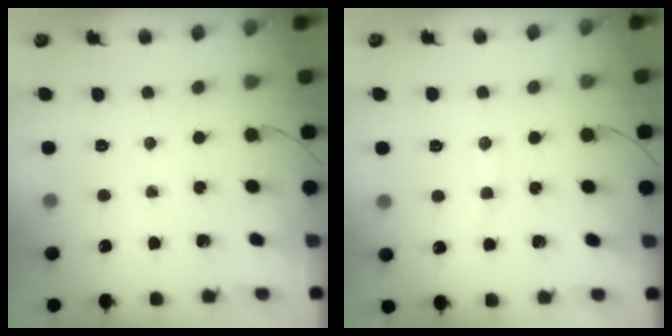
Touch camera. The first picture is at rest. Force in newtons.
{"total": 7.3, "press": 7.2, "slide": 1.3}